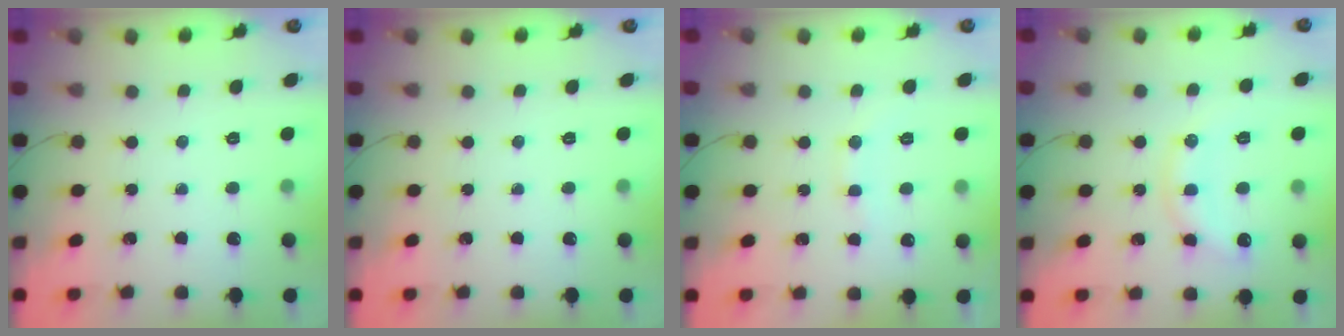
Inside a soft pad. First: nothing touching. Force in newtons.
{"total": 0.0}
{"total": 8.0, "press": 8.0, "slide": 0.8}
{"total": 11.8, "press": 11.8, "slide": 0.8}